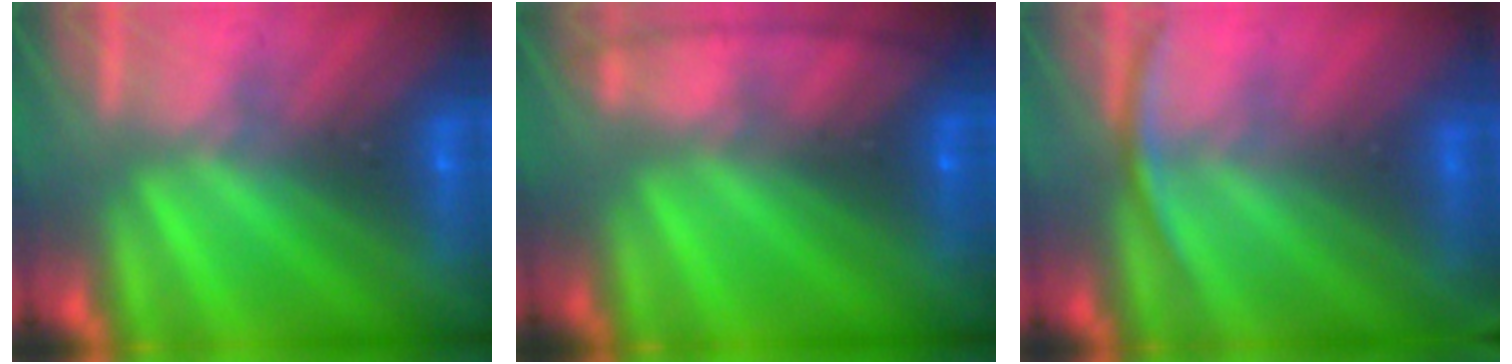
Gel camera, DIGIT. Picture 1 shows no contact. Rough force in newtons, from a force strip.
{"total": 9.1}
{"total": 2.8}